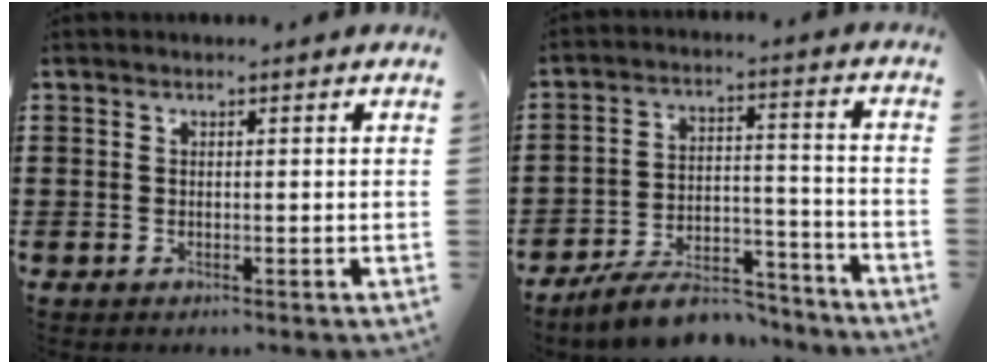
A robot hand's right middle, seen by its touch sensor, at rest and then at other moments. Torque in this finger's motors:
{"motor_torque": [0.92, -0.87, 0.18, 0.13]}